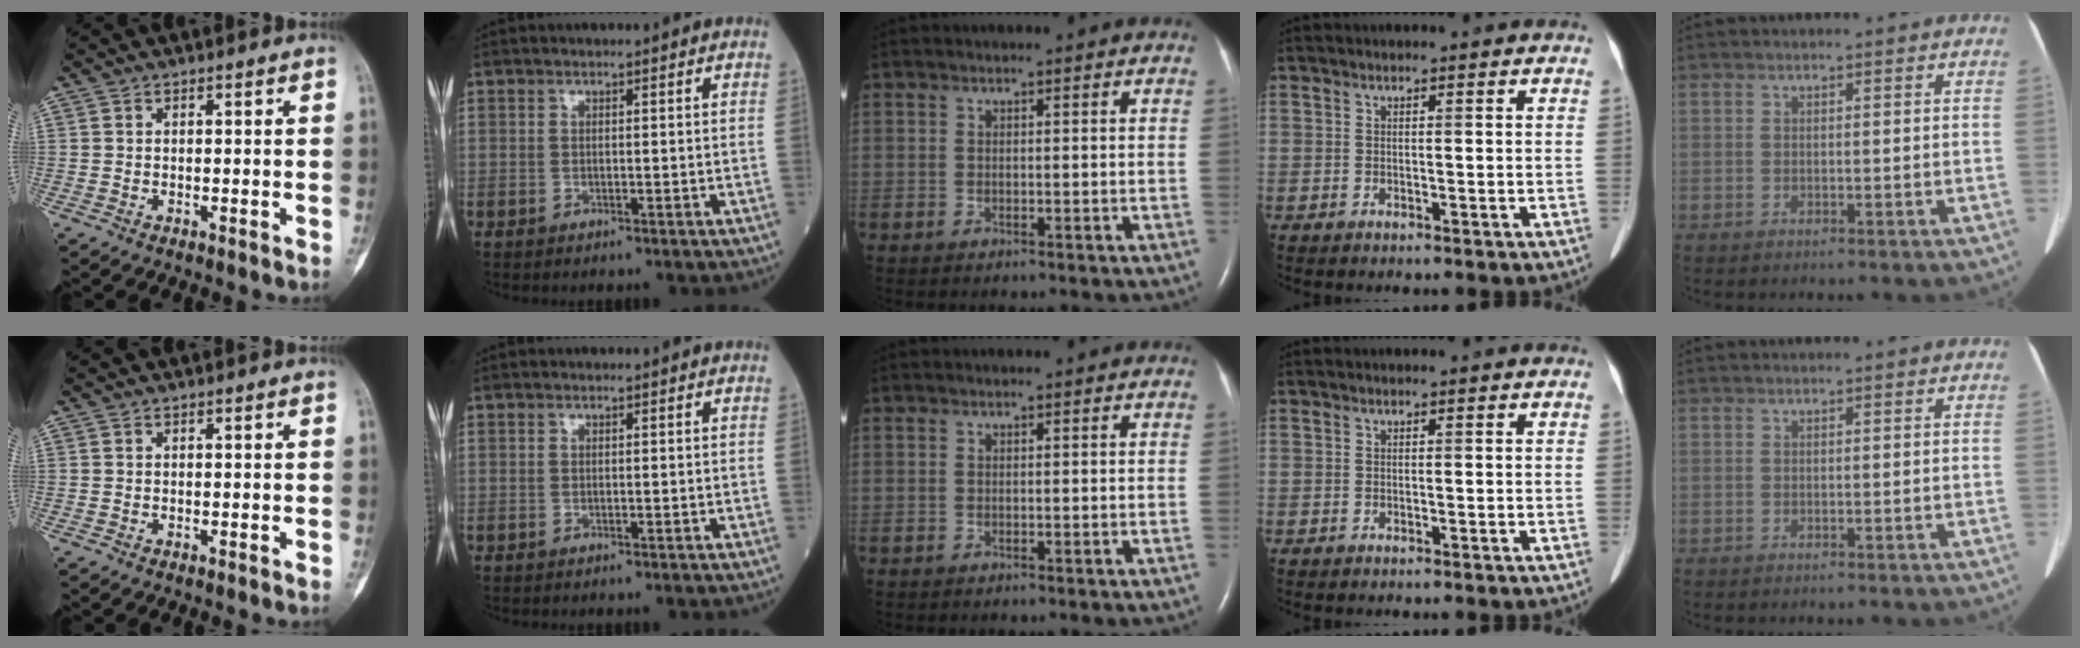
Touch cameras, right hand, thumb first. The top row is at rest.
{}